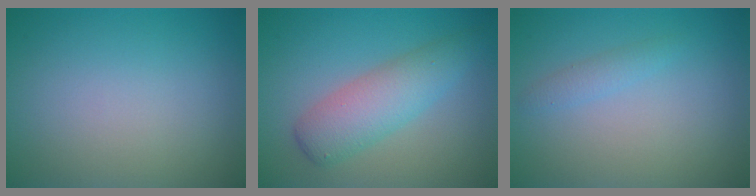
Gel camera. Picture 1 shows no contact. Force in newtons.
{"total": 4.5, "press": 4.5, "slide": 0.1}
{"total": 1.2, "press": 1.2, "slide": 0.1}